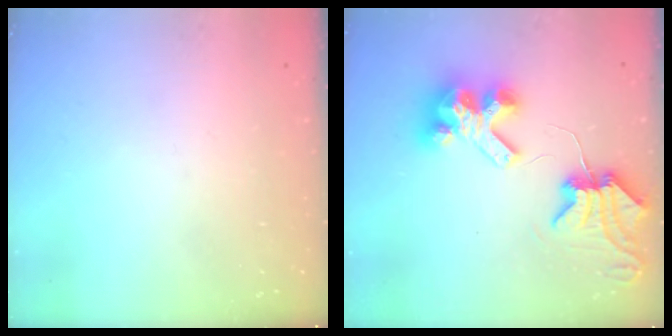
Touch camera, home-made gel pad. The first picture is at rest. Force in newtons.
{"total": 9.8, "press": 9.7, "slide": 1.4}